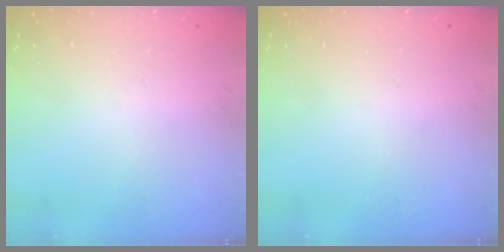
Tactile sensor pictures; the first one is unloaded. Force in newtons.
{"total": 0.0}